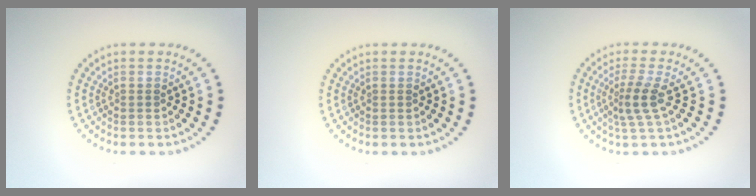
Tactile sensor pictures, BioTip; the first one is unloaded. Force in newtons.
{"total": 0.0}
{"total": 2.4, "press": 1.7, "slide": 1.7}